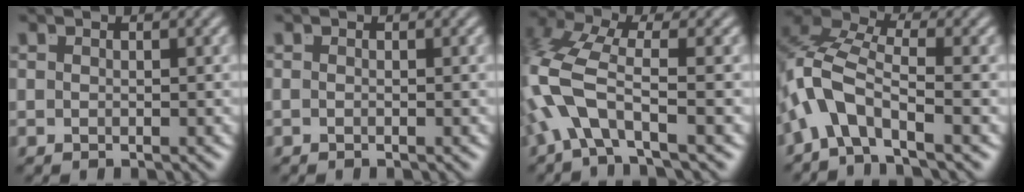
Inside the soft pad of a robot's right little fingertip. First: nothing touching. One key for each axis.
{"total": 0.5, "fx": -0.4, "fy": -0.2, "fz": 0.1, "tx": 0.001, "ty": -0.001, "tz": -0.008}
{"total": 4.3, "fx": -1.1, "fy": 2.0, "fz": 3.6, "tx": -0.108, "ty": -0.023, "tz": -0.011}
{"total": 6.4, "fx": -1.2, "fy": 4.4, "fz": 4.5, "tx": -0.131, "ty": -0.030, "tz": -0.016}